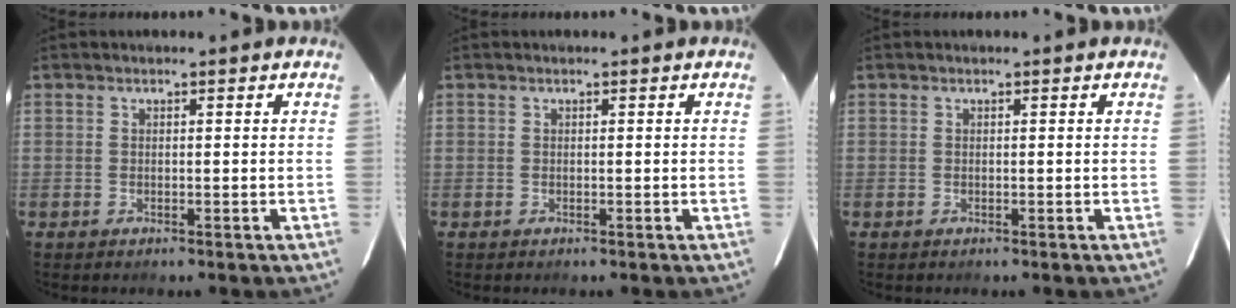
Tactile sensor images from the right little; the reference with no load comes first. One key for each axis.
{"total": 0.0}
{"total": 0.0}